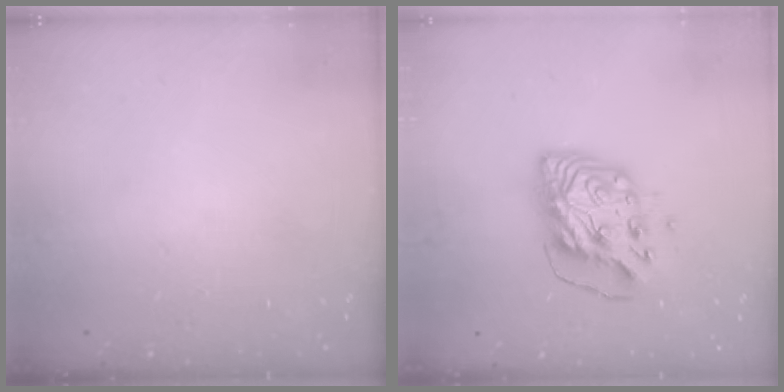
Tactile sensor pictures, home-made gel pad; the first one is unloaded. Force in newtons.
{"total": 10.0, "press": 9.9, "slide": 1.4}